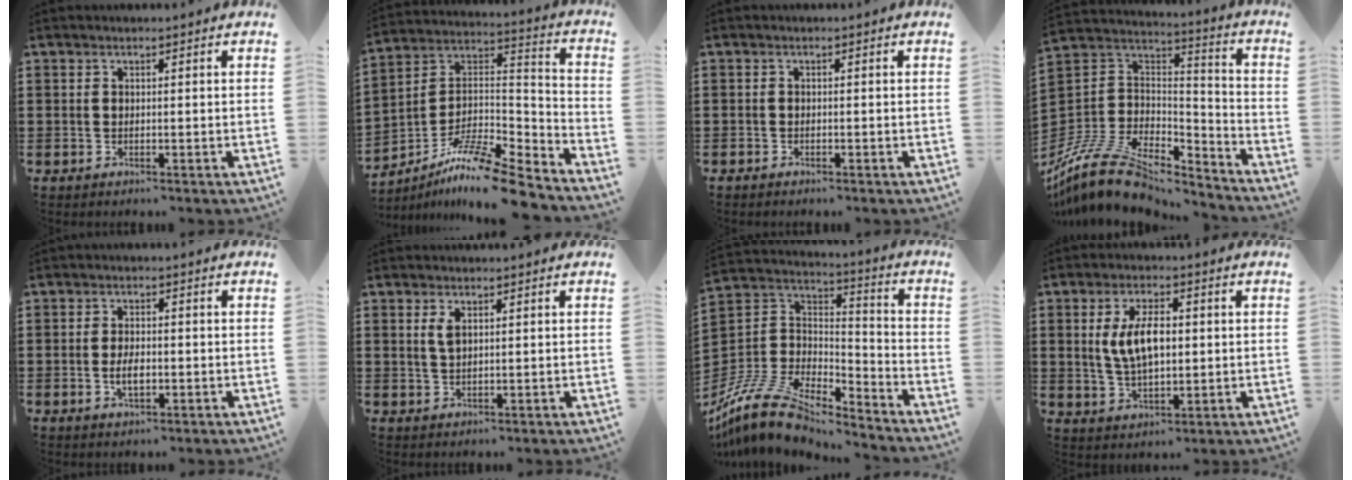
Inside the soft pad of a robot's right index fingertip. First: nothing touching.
{"total": 10.7, "force": [-8.9, 1.4, 5.8], "torque": [-0.104, 0.010, -0.177]}
{"total": 0.6, "force": [-0.6, 0.2, 0.1], "torque": [-0.003, 0.000, -0.012]}
{"total": 11.5, "force": [-8.7, 5.1, 5.6], "torque": [-0.133, 0.014, -0.169]}
{"total": 3.3, "force": [-0.7, 1.5, 2.9], "torque": [-0.063, -0.002, -0.013]}
{"total": 2.0, "force": [0.8, 0.8, 1.6], "torque": [-0.036, 0.004, 0.013]}
{"total": 10.5, "force": [-9.0, 3.5, 4.1], "torque": [-0.110, 0.007, -0.187]}
{"total": 7.3, "force": [0.8, 3.4, 6.4], "torque": [-0.127, 0.005, 0.009]}